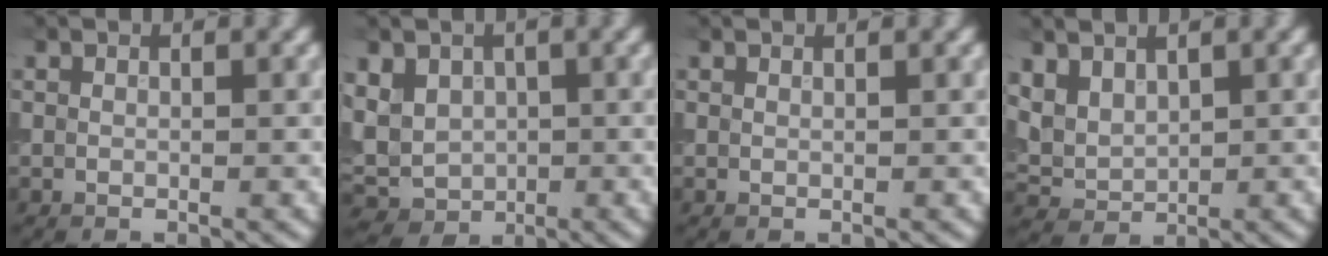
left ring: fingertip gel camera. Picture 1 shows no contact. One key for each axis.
{"total": 5.2, "fx": 0.8, "fy": 4.3, "fz": 2.8, "tx": -0.062, "ty": 0.009, "tz": 0.007}
{"total": 0.0}
{"total": 3.1, "fx": 1.9, "fy": 2.0, "fz": 1.5, "tx": -0.040, "ty": -0.005, "tz": 0.045}